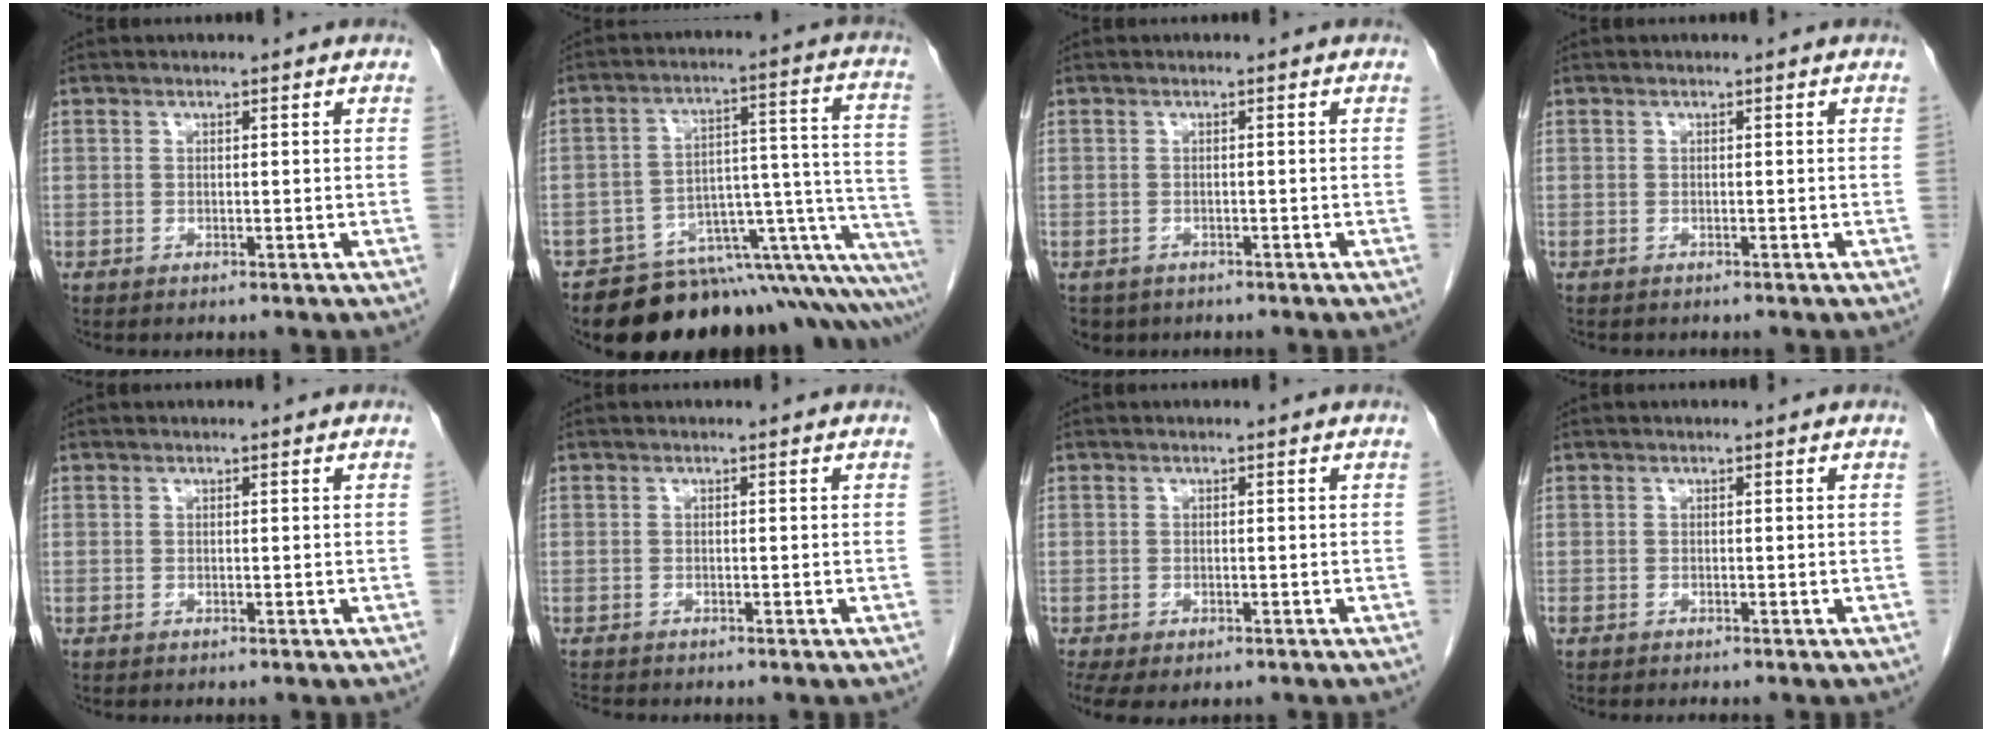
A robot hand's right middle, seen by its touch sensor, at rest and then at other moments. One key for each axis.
{"total": 22.0, "fx": -19.0, "fy": 4.7, "fz": 10.0, "tx": -0.038, "ty": 0.060, "tz": -0.246}
{"total": 3.3, "fx": -2.4, "fy": 2.1, "fz": 0.6, "tx": -0.014, "ty": -0.002, "tz": -0.035}
{"total": 0.9, "fx": -0.8, "fy": 0.2, "fz": 0.3, "tx": -0.016, "ty": -0.004, "tz": -0.012}
{"total": 0.0}
{"total": 1.4, "fx": -1.4, "fy": 0.0, "fz": 0.3, "tx": -0.014, "ty": -0.007, "tz": -0.023}
{"total": 7.1, "fx": -4.4, "fy": 3.9, "fz": 3.9, "tx": -0.091, "ty": -0.013, "tz": -0.063}
{"total": 1.7, "fx": -1.5, "fy": 0.3, "fz": 0.7, "tx": -0.016, "ty": -0.004, "tz": -0.019}